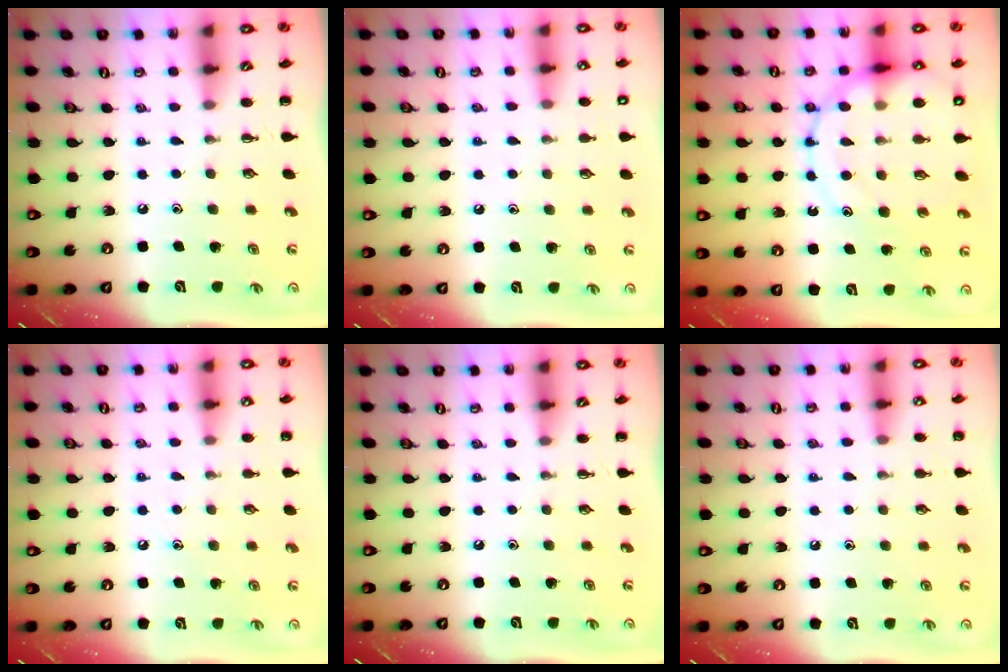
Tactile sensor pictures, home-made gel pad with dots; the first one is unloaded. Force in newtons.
{"total": 7.9, "press": 7.6, "slide": 2.3}
{"total": 17.0, "press": 16.8, "slide": 3.0}
{"total": 4.6, "press": 4.4, "slide": 1.3}
{"total": 0.0}
{"total": 8.1, "press": 7.8, "slide": 2.2}